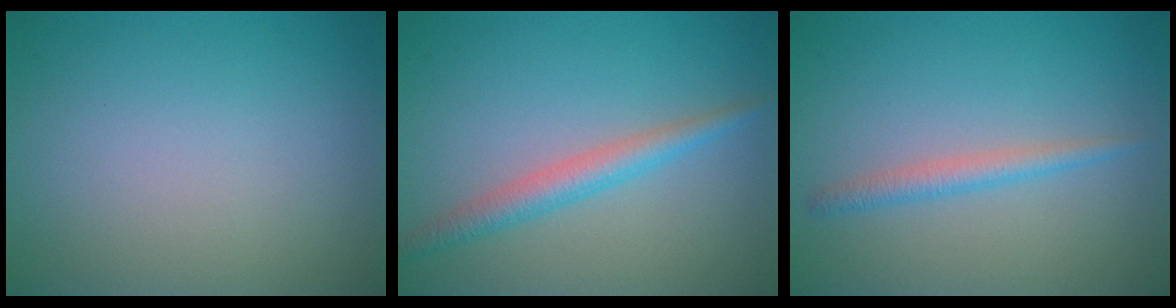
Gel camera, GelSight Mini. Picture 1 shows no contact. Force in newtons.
{"total": 2.7, "press": 2.7, "slide": 0.1}
{"total": 1.8, "press": 1.8, "slide": 0.0}